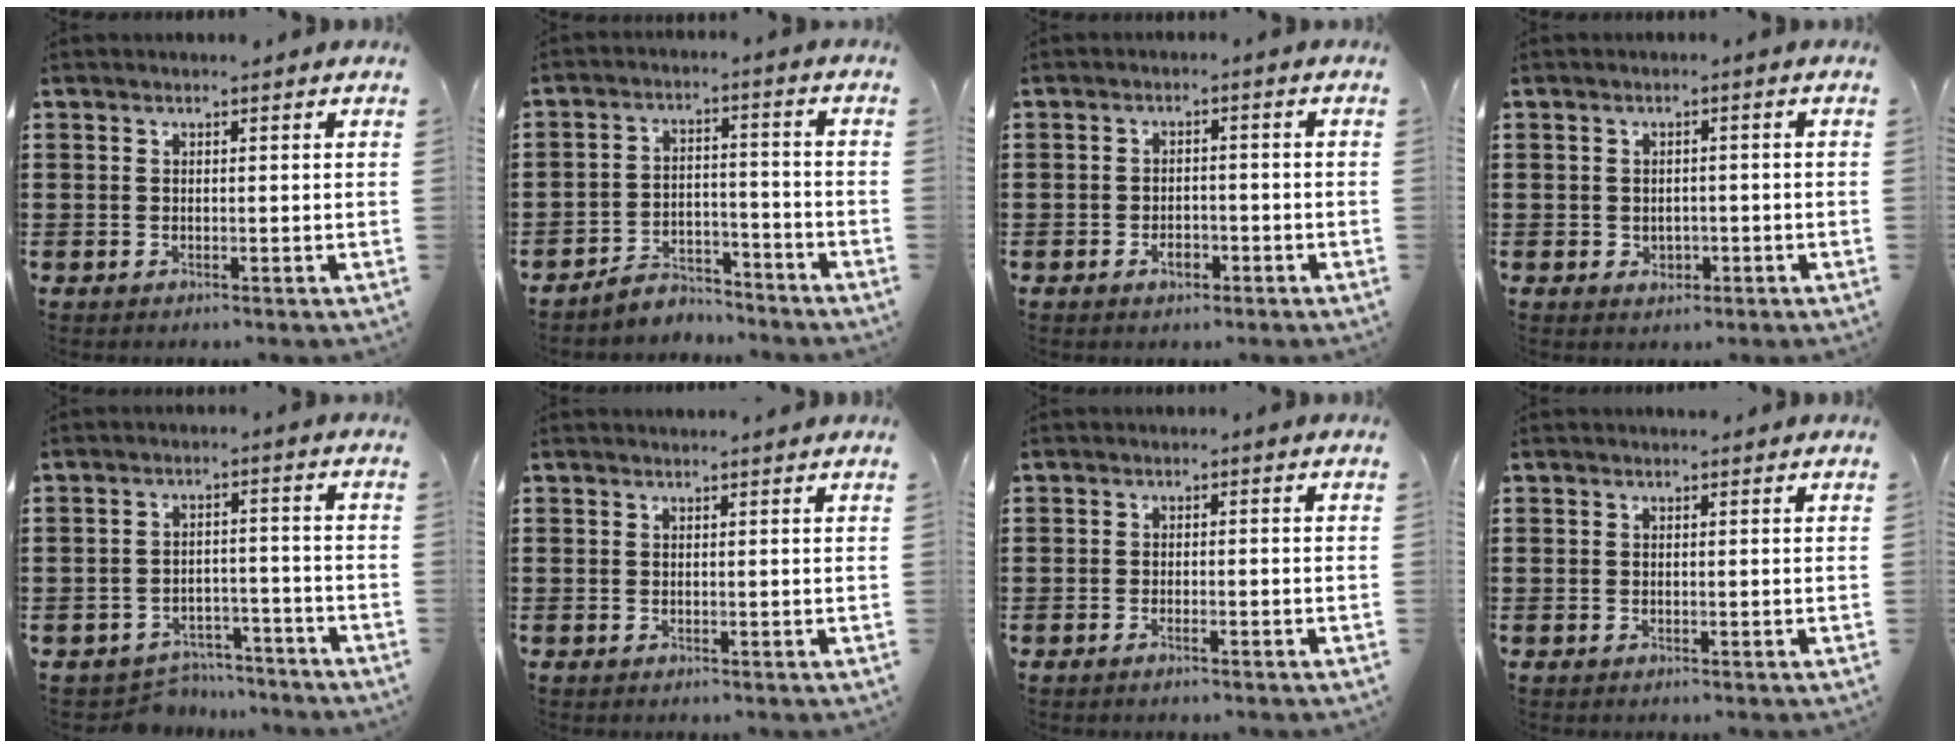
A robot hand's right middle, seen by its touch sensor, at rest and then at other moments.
{"total": 4.7, "force": [-4.6, 0.8, 0.2], "torque": [-0.007, 0.007, -0.095]}
{"total": 2.5, "force": [-1.5, 1.2, 1.5], "torque": [-0.025, -0.003, -0.030]}
{"total": 1.3, "force": [-0.3, 1.1, 0.7], "torque": [-0.018, 0.001, -0.007]}
{"total": 4.3, "force": [-4.2, 0.8, -0.2], "torque": [-0.007, 0.001, -0.087]}
{"total": 0.5, "force": [0.5, 0.0, 0.1], "torque": [0.004, -0.003, 0.008]}
{"total": 0.8, "force": [-0.5, 0.0, 0.6], "torque": [-0.012, -0.003, -0.008]}
{"total": 0.5, "force": [0.5, 0.1, 0.0], "torque": [-0.003, -0.001, 0.011]}